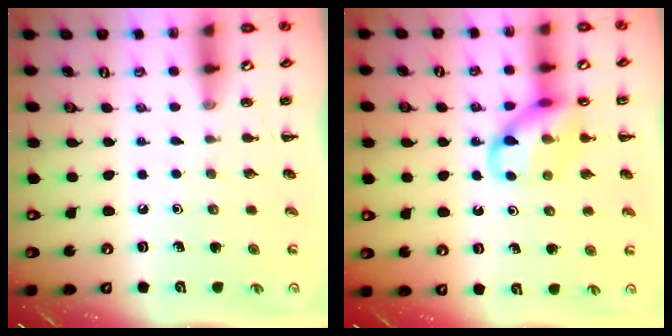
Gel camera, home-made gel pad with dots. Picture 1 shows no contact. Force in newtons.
{"total": 12.1, "press": 11.9, "slide": 1.7}